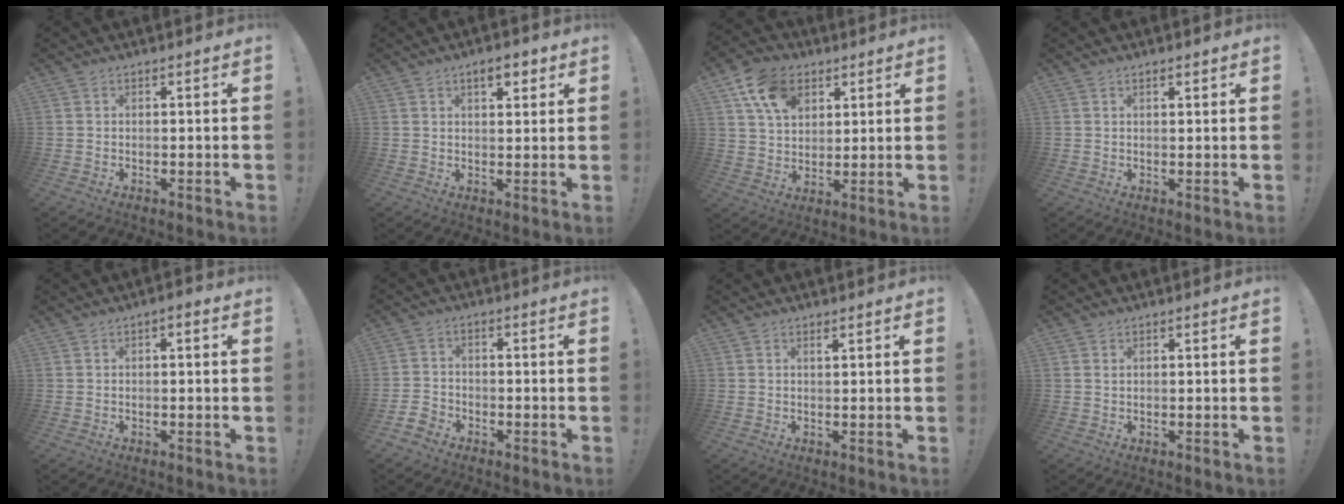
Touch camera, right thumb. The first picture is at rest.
{"total": 4.8, "force": [2.8, 2.1, 3.3], "torque": [-0.040, -0.008, 0.044]}
{"total": 13.0, "force": [6.3, 9.2, 6.7], "torque": [-0.102, -0.019, 0.120]}
{"total": 1.1, "force": [0.8, 0.4, 0.6], "torque": [0.002, -0.006, 0.013]}
{"total": 1.4, "force": [-0.4, 0.5, 1.2], "torque": [-0.014, 0.003, -0.010]}
{"total": 4.2, "force": [-3.2, 2.5, 1.1], "torque": [-0.024, 0.013, -0.061]}
{"total": 1.1, "force": [0.8, 0.1, 0.8], "torque": [-0.002, -0.006, 0.011]}
{"total": 0.8, "force": [0.5, 0.4, 0.5], "torque": [-0.016, 0.002, 0.011]}